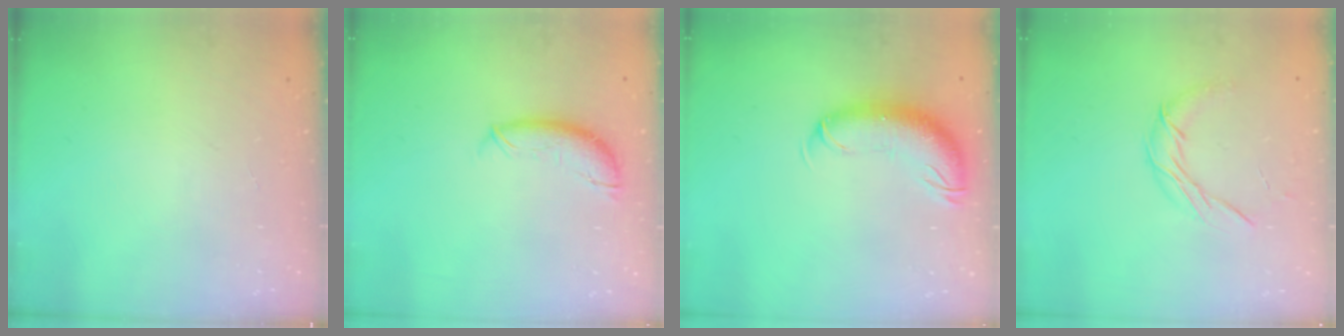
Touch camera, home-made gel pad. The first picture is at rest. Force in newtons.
{"total": 8.2, "press": 8.2, "slide": 0.7}
{"total": 12.1, "press": 11.8, "slide": 2.7}
{"total": 7.9, "press": 7.9, "slide": 0.2}